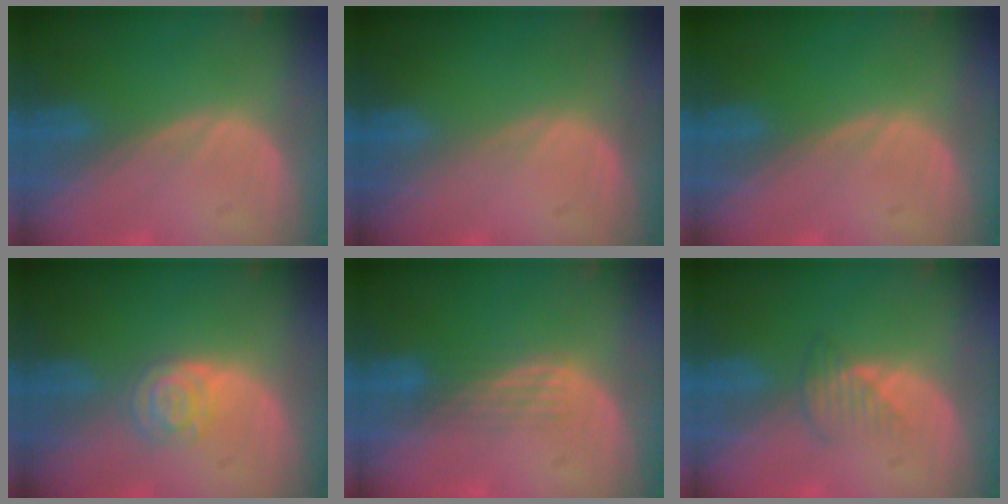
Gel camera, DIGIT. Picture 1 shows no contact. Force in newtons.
{"total": 0.0}
{"total": 0.0}
{"total": 4.2, "press": 3.8, "slide": 1.8}
{"total": 3.0, "press": 2.7, "slide": 1.3}
{"total": 2.5, "press": 2.5, "slide": 0.2}